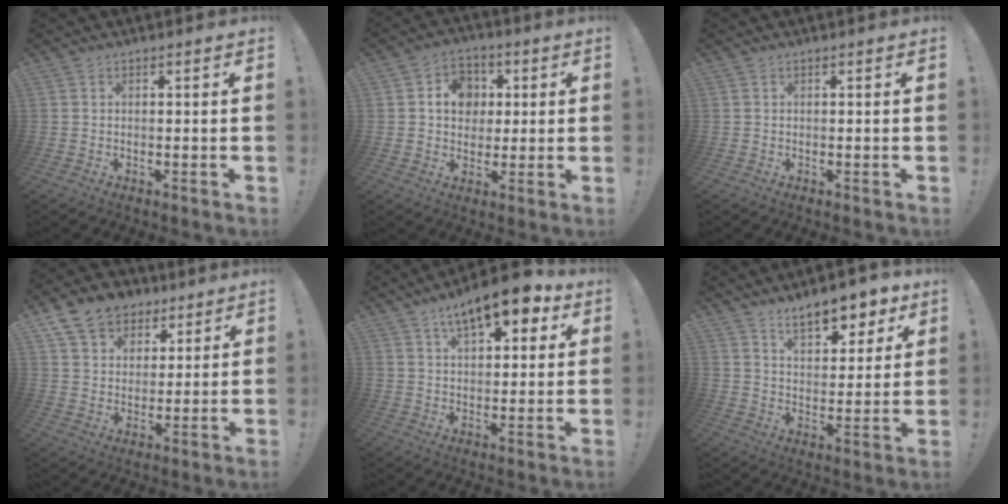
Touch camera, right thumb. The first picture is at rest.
{"total": 10.4, "force": [2.5, 9.0, 4.5], "torque": [-0.061, -0.002, 0.050]}
{"total": 0.0}
{"total": 12.1, "force": [7.1, 8.9, 4.1], "torque": [-0.067, -0.039, 0.143]}
{"total": 13.3, "force": [7.9, 5.5, 9.2], "torque": [-0.134, -0.040, 0.134]}
{"total": 11.7, "force": [8.2, 5.1, 6.6], "torque": [-0.089, -0.049, 0.144]}